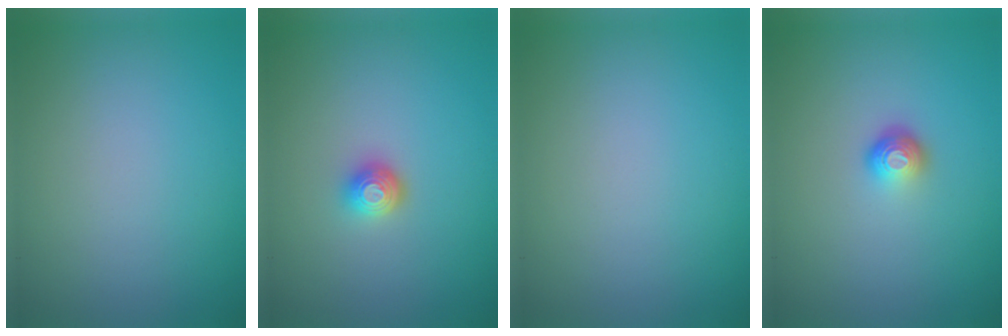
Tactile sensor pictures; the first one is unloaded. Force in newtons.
{"total": 1.7, "press": 1.3, "slide": 1.1}
{"total": 0.0}
{"total": 1.8, "press": 1.2, "slide": 1.3}